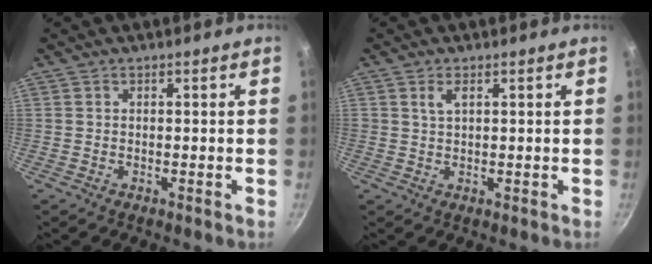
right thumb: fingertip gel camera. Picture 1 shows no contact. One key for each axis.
{"total": 1.9, "fx": 0.8, "fy": 0.9, "fz": 1.5, "tx": -0.027, "ty": -0.002, "tz": 0.017}